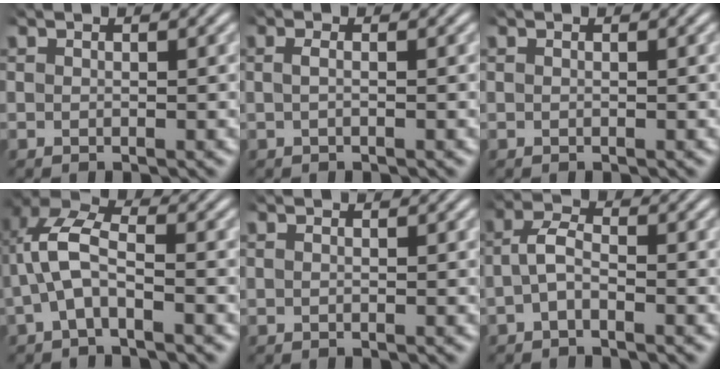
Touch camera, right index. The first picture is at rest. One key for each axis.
{"total": 0.9, "fx": -0.3, "fy": -0.3, "fz": 0.7, "tx": -0.017, "ty": -0.003, "tz": -0.004}
{"total": 0.0}
{"total": 5.1, "fx": 0.2, "fy": 3.1, "fz": 4.1, "tx": -0.094, "ty": -0.009, "tz": 0.000}
{"total": 0.0}
{"total": 2.7, "fx": -1.1, "fy": 1.5, "fz": 1.9, "tx": -0.044, "ty": -0.005, "tz": -0.023}